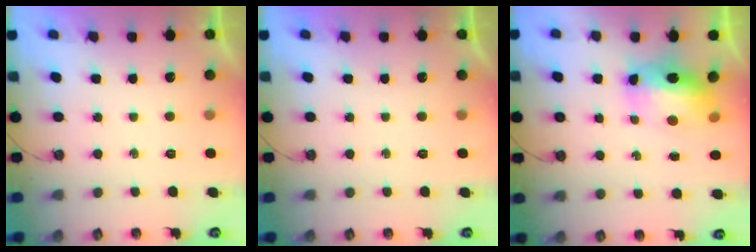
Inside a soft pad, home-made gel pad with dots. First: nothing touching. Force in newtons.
{"total": 0.0}
{"total": 10.8, "press": 10.7, "slide": 1.1}